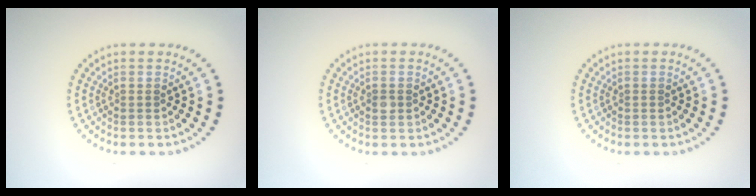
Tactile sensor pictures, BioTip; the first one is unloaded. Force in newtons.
{"total": 1.0, "press": 1.0, "slide": 0.2}
{"total": 0.0}